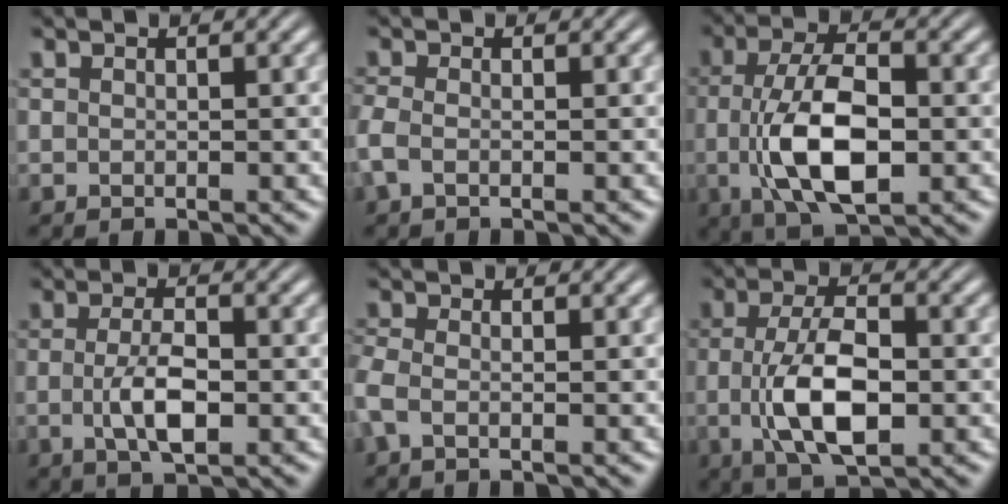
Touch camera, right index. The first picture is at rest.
{"total": 1.9, "force": [-1.0, 1.0, 1.3], "torque": [-0.045, -0.017, -0.013]}
{"total": 8.1, "force": [-0.9, 3.6, 7.2], "torque": [-0.133, -0.018, -0.009]}
{"total": 3.8, "force": [-0.8, 1.0, 3.5], "torque": [-0.061, -0.013, -0.009]}
{"total": 2.2, "force": [-1.1, 1.2, 1.6], "torque": [-0.053, -0.019, -0.015]}
{"total": 6.7, "force": [-1.0, 2.8, 6.0], "torque": [-0.111, -0.015, -0.012]}